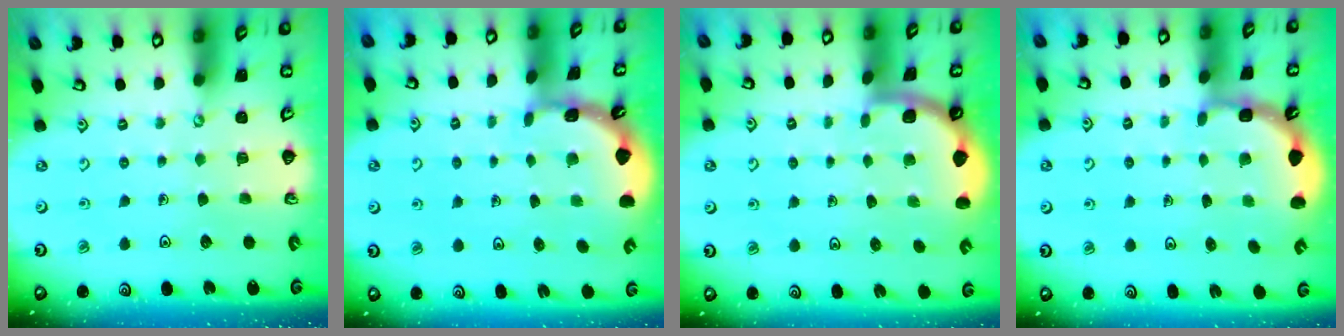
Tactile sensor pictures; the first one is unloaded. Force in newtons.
{"total": 1.6, "press": 1.6, "slide": 0.1}
{"total": 1.7, "press": 1.7, "slide": 0.1}
{"total": 2.1, "press": 1.9, "slide": 0.9}